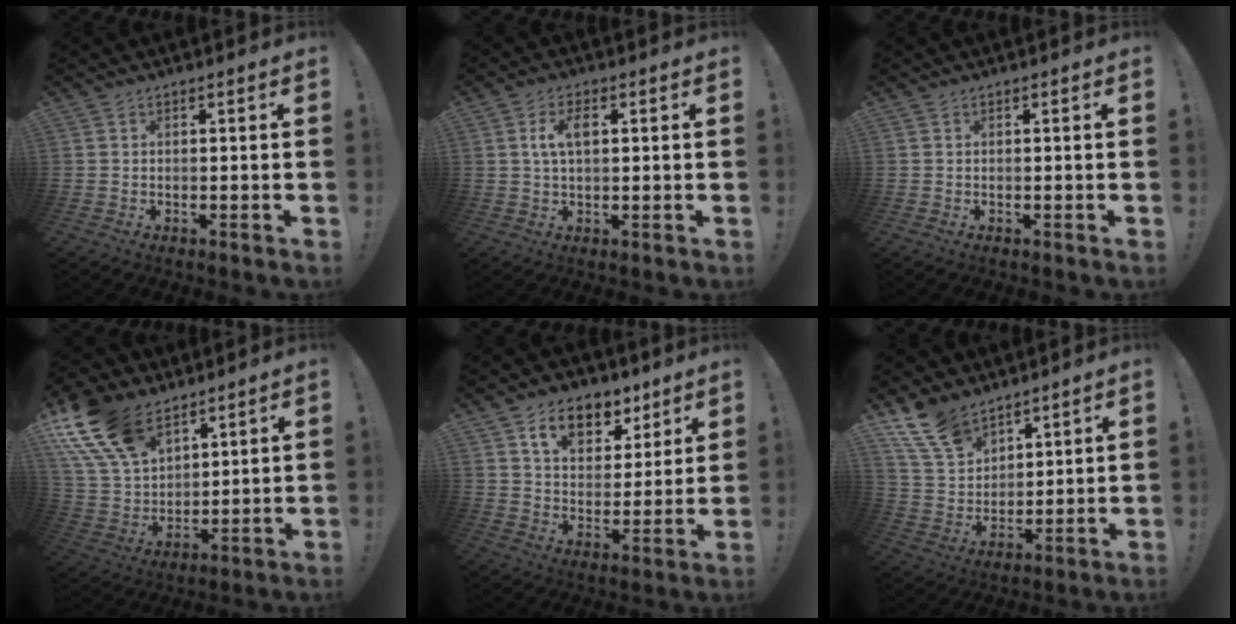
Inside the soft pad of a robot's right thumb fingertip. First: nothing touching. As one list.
[{"total": 5.6, "force": [1.3, 2.9, 4.7], "torque": [-0.081, 0.006, 0.018]}, {"total": 0.0}, {"total": 19.0, "force": [11.5, 11.1, 10.2], "torque": [-0.210, -0.061, 0.219]}, {"total": 12.2, "force": [7.4, 7.8, 5.8], "torque": [-0.089, -0.031, 0.138]}, {"total": 13.9, "force": [10.3, 7.6, 5.3], "torque": [-0.115, -0.060, 0.201]}]